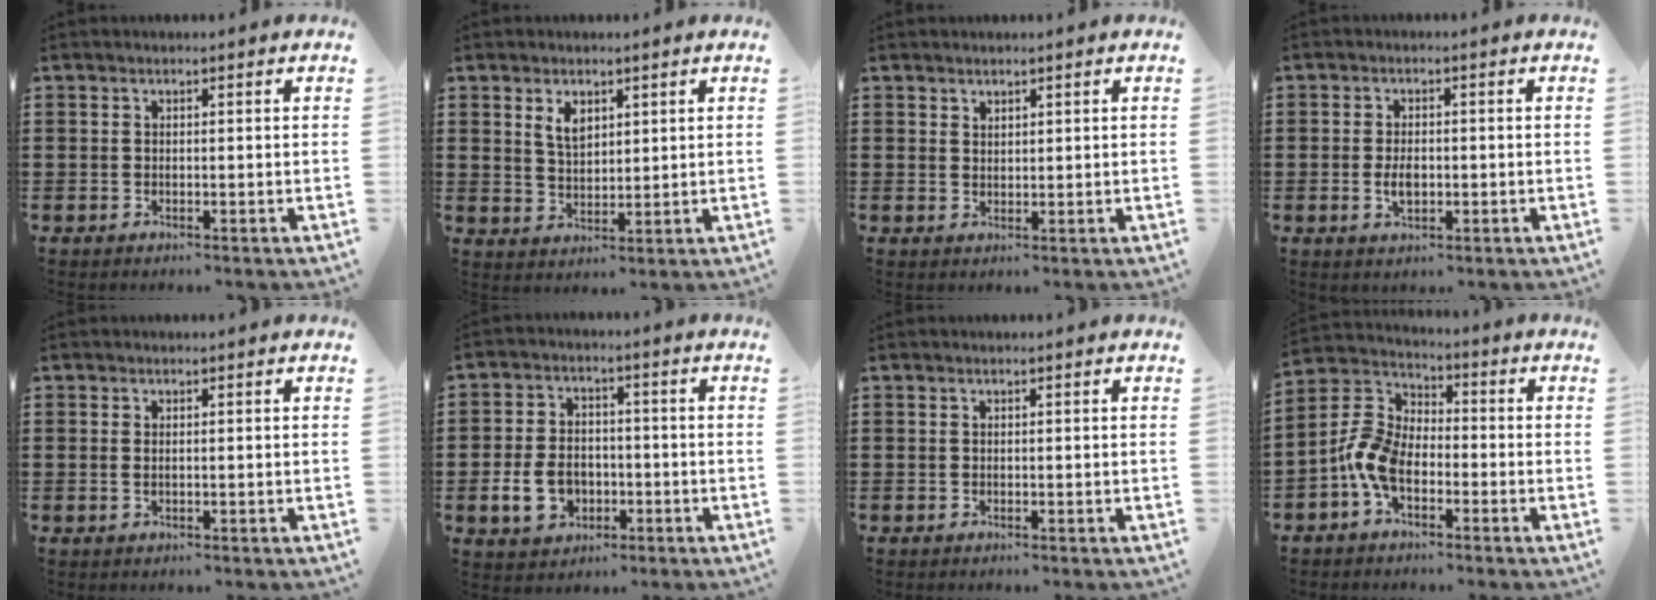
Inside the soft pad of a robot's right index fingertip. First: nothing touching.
{"total": 3.7, "force": [2.0, 2.1, 2.2], "torque": [-0.051, 0.007, 0.037]}
{"total": 1.5, "force": [1.3, 0.6, 0.0], "torque": [-0.002, 0.002, 0.027]}
{"total": 3.3, "force": [-0.5, 1.8, 2.7], "torque": [-0.057, -0.002, -0.011]}
{"total": 0.8, "force": [0.1, 0.2, 0.8], "torque": [-0.016, 0.002, 0.001]}
{"total": 6.8, "force": [-2.0, 5.1, 4.0], "torque": [-0.088, 0.002, -0.042]}
{"total": 0.0}
{"total": 7.9, "force": [-2.9, 4.7, 5.7], "torque": [-0.160, -0.001, -0.066]}